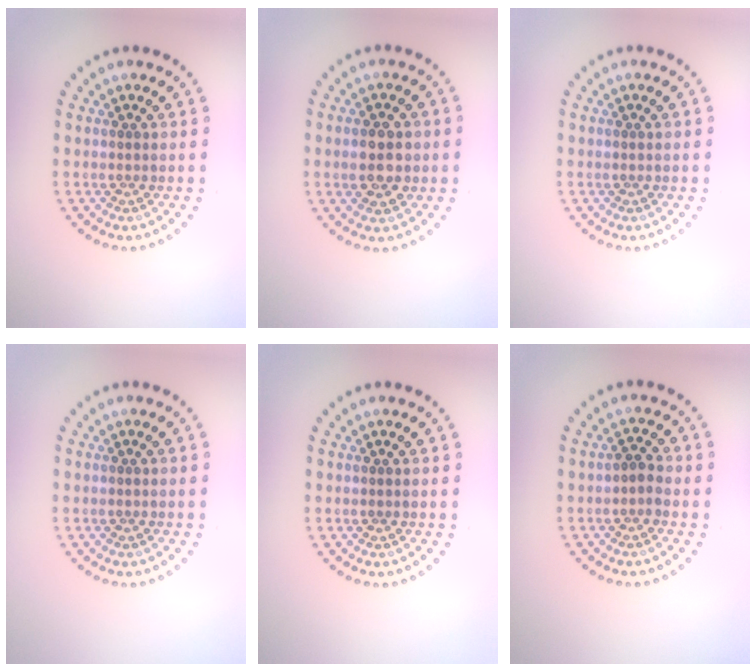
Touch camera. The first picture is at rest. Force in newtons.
{"total": 3.9, "press": 3.9, "slide": 0.1}
{"total": 0.0}
{"total": 0.0}
{"total": 0.0}
{"total": 1.3, "press": 1.1, "slide": 0.7}